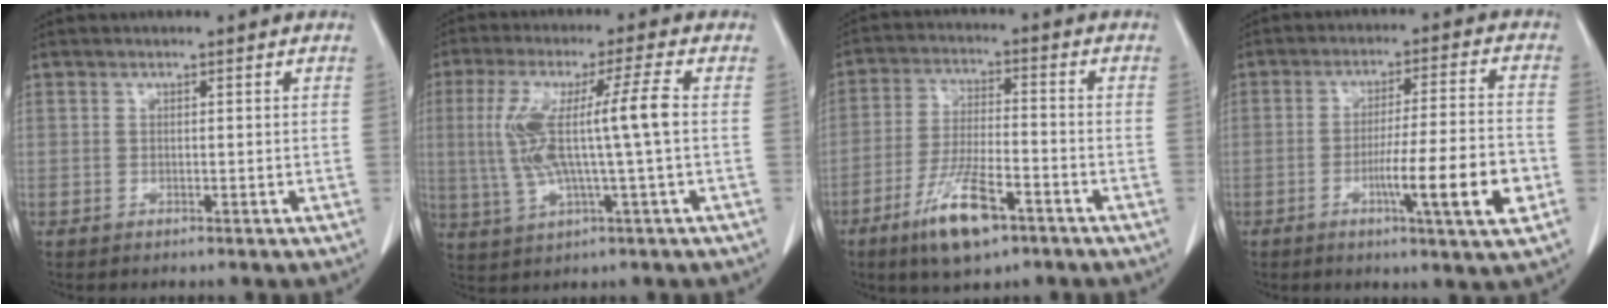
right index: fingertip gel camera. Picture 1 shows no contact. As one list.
[{"total": 11.5, "force": [0.5, -0.2, 11.5], "torque": [-0.238, 0.014, 0.010]}, {"total": 10.4, "force": [-6.0, 2.5, 8.2], "torque": [-0.154, -0.015, -0.103]}, {"total": 11.7, "force": [-4.0, -0.2, 11.0], "torque": [-0.172, -0.009, -0.063]}]